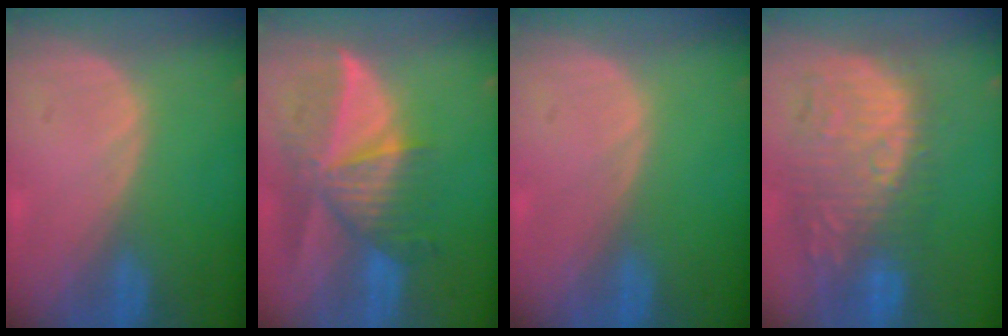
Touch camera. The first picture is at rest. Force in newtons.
{"total": 9.5, "press": 8.5, "slide": 4.3}
{"total": 0.0}
{"total": 11.8, "press": 11.2, "slide": 3.9}